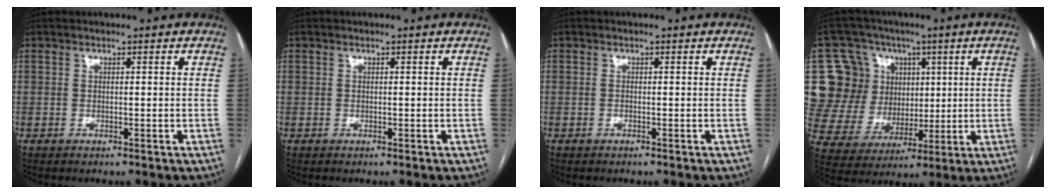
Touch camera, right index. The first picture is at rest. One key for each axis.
{"total": 0.0}
{"total": 0.0}
{"total": 16.1, "fx": 4.7, "fy": 14.2, "fz": 6.0, "tx": -0.127, "ty": 0.065, "tz": 0.109}